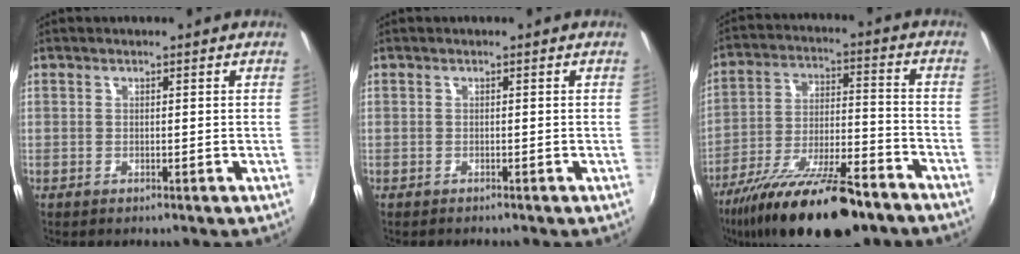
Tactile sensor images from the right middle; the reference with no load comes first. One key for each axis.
{"total": 0.6, "fx": -0.6, "fy": -0.1, "fz": 0.2, "tx": -0.003, "ty": -0.003, "tz": -0.010}
{"total": 22.6, "fx": -16.4, "fy": 6.1, "fz": 14.4, "tx": -0.265, "ty": -0.045, "tz": -0.263}